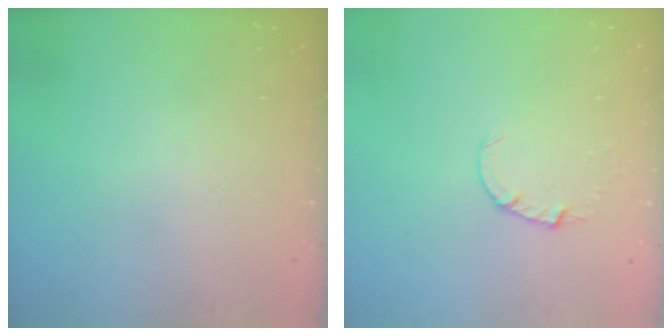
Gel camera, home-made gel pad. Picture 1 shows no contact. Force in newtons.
{"total": 2.6, "press": 2.6, "slide": 0.4}